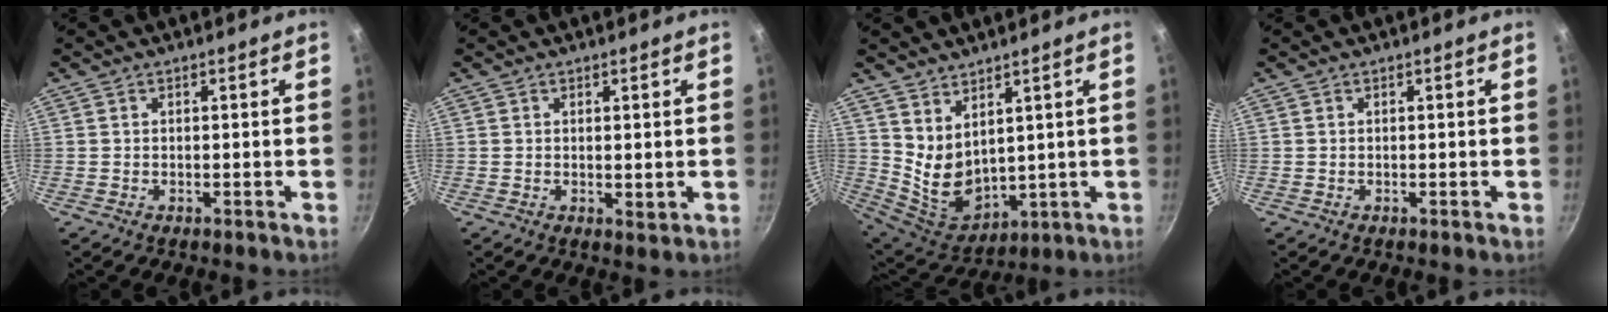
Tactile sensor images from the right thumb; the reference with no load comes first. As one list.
[{"total": 1.6, "force": [0.4, 0.6, 1.4], "torque": [-0.022, -0.008, 0.006]}, {"total": 9.5, "force": [4.1, 5.6, 6.6], "torque": [-0.104, -0.054, 0.103]}, {"total": 0.0}]